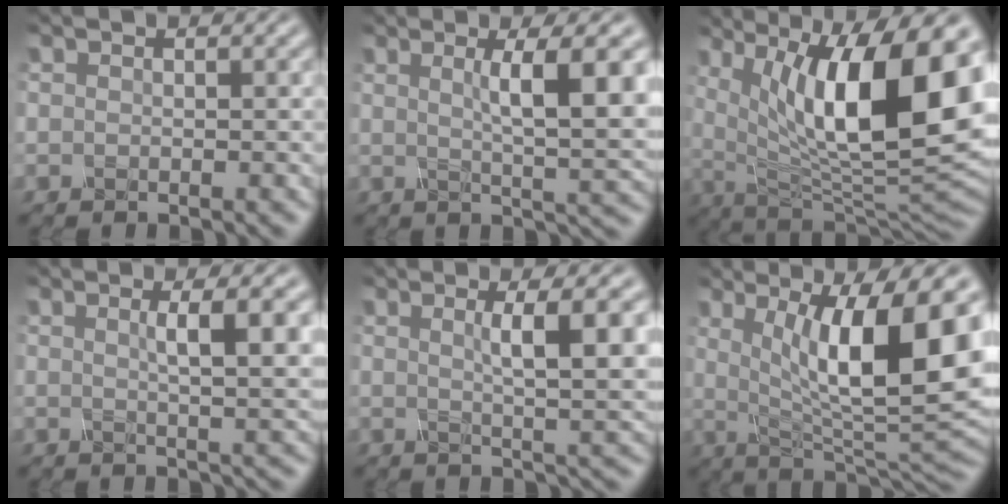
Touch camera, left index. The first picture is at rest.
{"total": 7.4, "force": [1.9, 1.6, 7.0], "torque": [-0.092, 0.000, 0.030]}
{"total": 15.3, "force": [4.3, 5.3, 13.8], "torque": [-0.201, -0.009, 0.069]}
{"total": 5.3, "force": [1.3, 1.3, 4.9], "torque": [-0.061, 0.005, 0.017]}
{"total": 6.6, "force": [1.6, 1.5, 6.2], "torque": [-0.079, 0.003, 0.025]}
{"total": 12.8, "force": [2.4, 3.4, 12.1], "torque": [-0.170, -0.005, 0.043]}